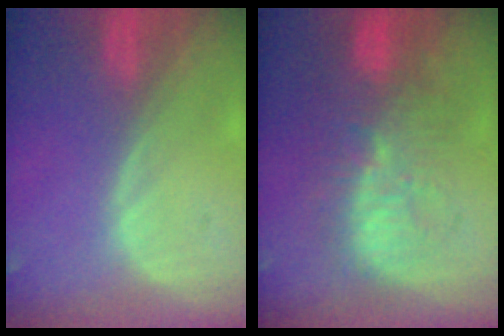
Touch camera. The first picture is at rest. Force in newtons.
{"total": 11.1, "press": 10.0, "slide": 4.6}